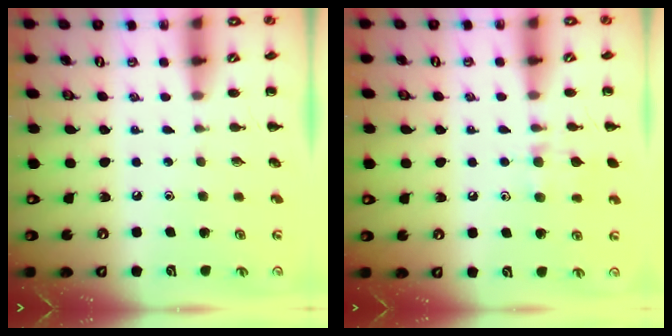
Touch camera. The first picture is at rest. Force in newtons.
{"total": 9.2, "press": 8.9, "slide": 2.5}